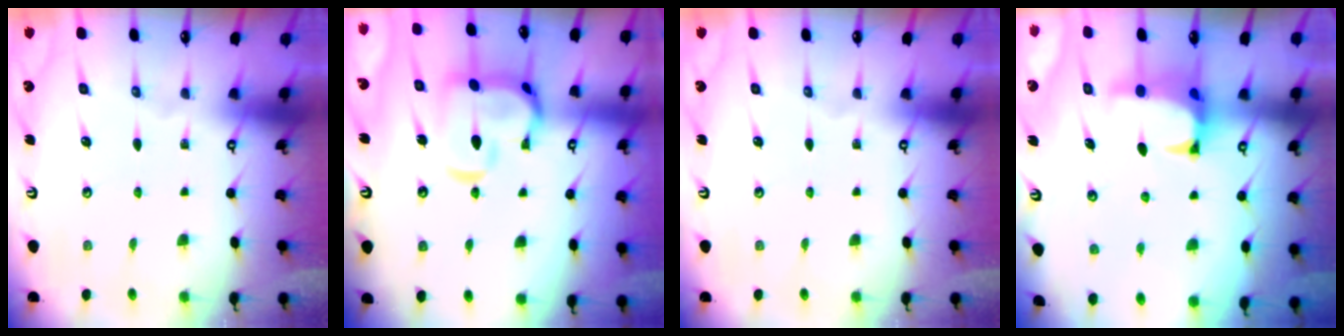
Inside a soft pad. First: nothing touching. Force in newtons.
{"total": 9.0, "press": 8.9, "slide": 1.5}
{"total": 0.0}
{"total": 1.4, "press": 0.9, "slide": 1.0}